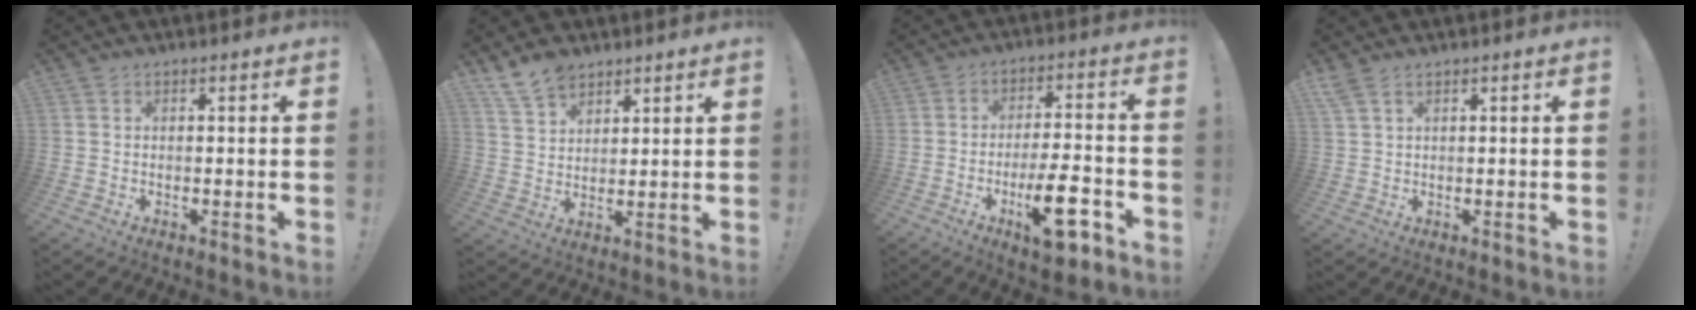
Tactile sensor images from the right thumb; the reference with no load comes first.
{"total": 8.5, "force": [6.6, 4.6, 2.7], "torque": [-0.043, -0.039, 0.128]}
{"total": 13.9, "force": [-6.1, 3.9, 11.9], "torque": [-0.182, 0.026, -0.095]}
{"total": 3.0, "force": [2.1, 1.2, 1.8], "torque": [-0.037, -0.004, 0.040]}